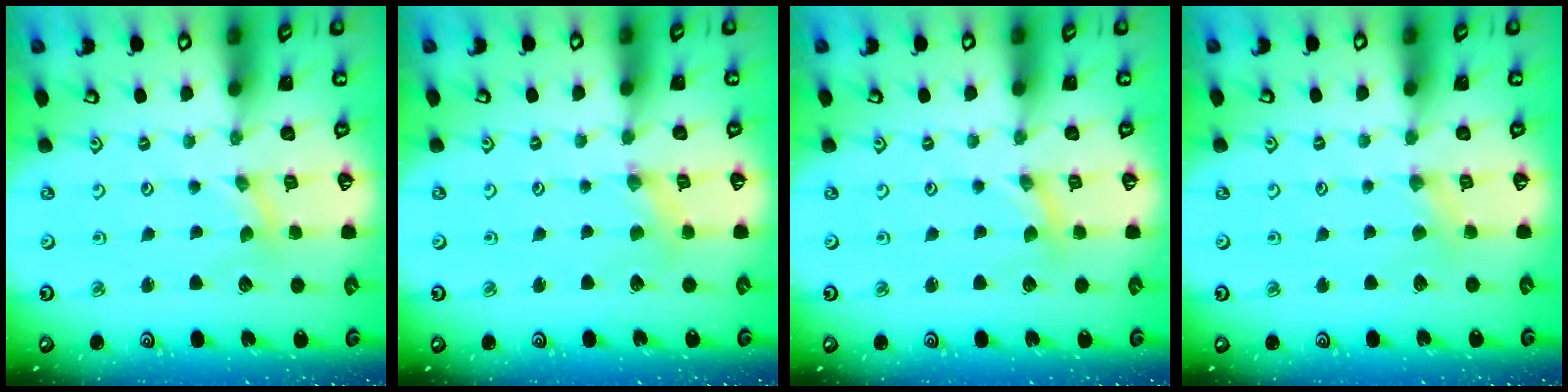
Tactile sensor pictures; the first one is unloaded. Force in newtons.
{"total": 0.8, "press": 0.8, "slide": 0.3}
{"total": 0.0}
{"total": 2.0, "press": 2.0, "slide": 0.5}